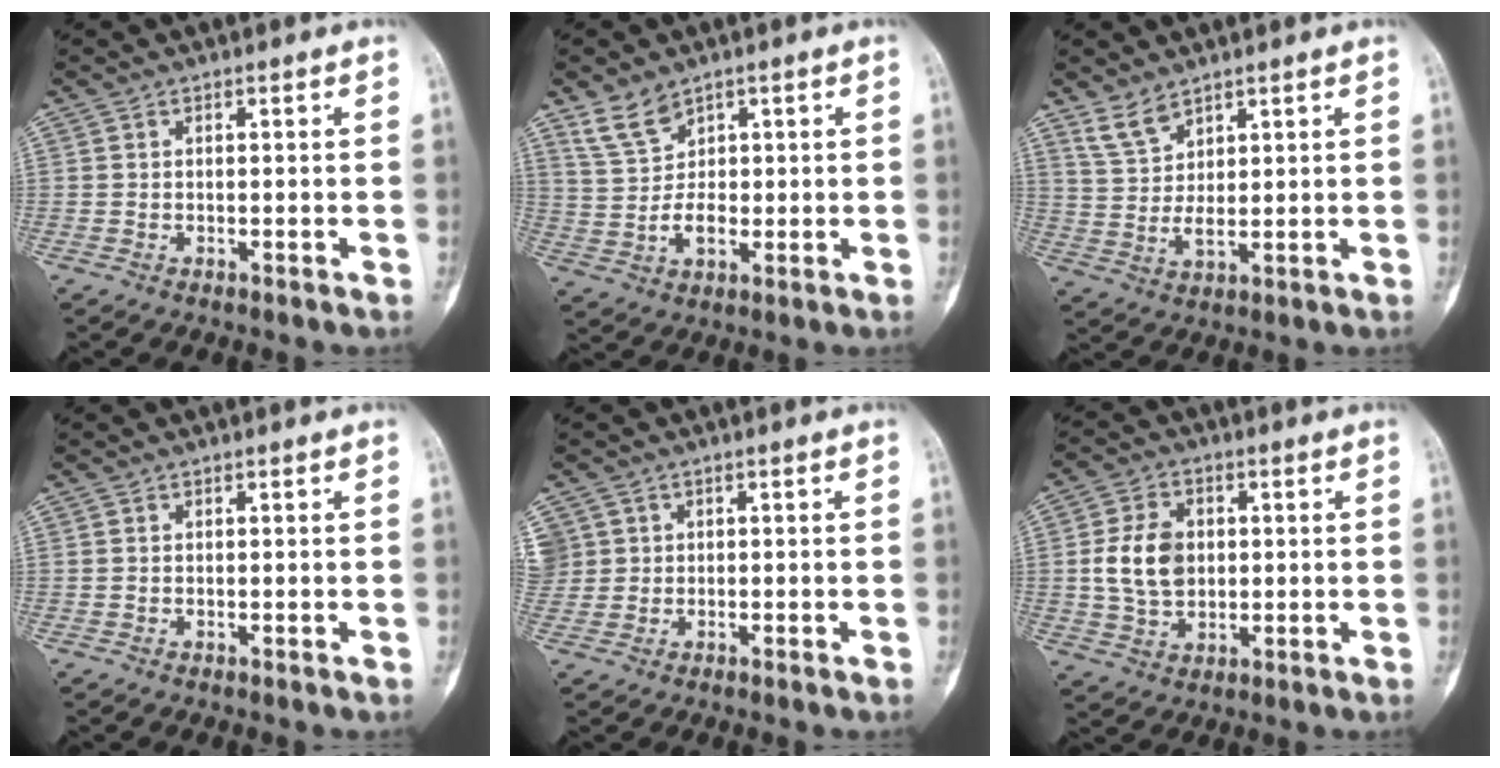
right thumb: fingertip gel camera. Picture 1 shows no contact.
{"total": 6.9, "force": [3.8, 4.6, 3.4], "torque": [-0.049, -0.021, 0.085]}
{"total": 5.5, "force": [4.1, 2.3, 2.7], "torque": [-0.048, -0.025, 0.091]}
{"total": 0.0}
{"total": 4.2, "force": [0.9, 4.0, 0.6], "torque": [0.001, 0.016, 0.022]}
{"total": 9.4, "force": [0.8, 6.9, 6.4], "torque": [-0.101, 0.003, 0.017]}